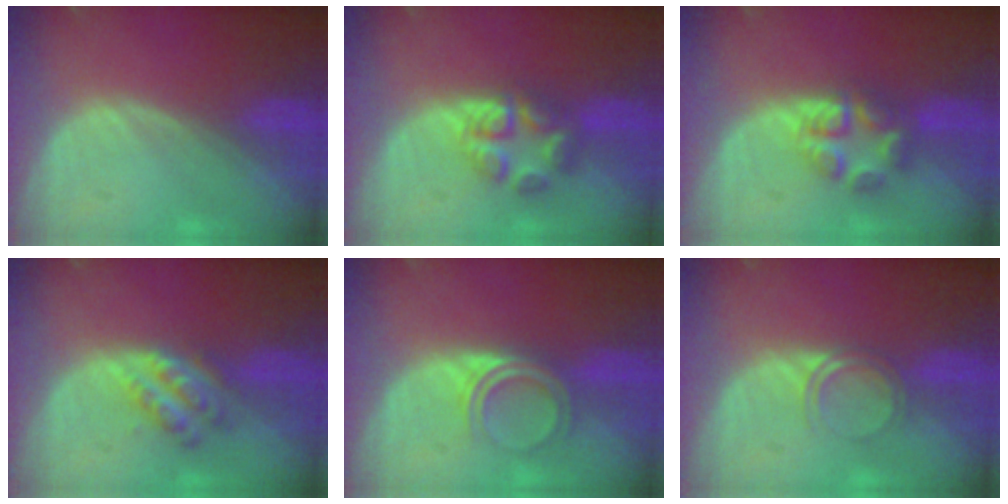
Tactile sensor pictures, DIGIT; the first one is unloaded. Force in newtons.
{"total": 5.7, "press": 5.5, "slide": 1.2}
{"total": 5.8, "press": 5.6, "slide": 1.6}
{"total": 5.4, "press": 4.9, "slide": 2.2}
{"total": 4.8, "press": 4.1, "slide": 2.6}
{"total": 2.8, "press": 2.8, "slide": 0.2}